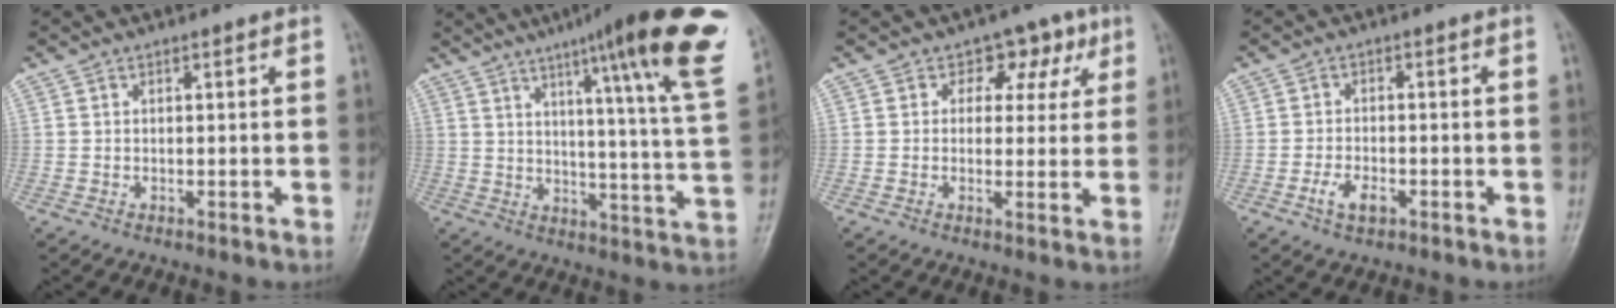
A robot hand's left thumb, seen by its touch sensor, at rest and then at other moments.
{"total": 24.0, "force": [13.4, 2.2, 19.8], "torque": [-0.261, -0.049, 0.174]}
{"total": 6.0, "force": [2.5, 4.6, 3.0], "torque": [0.006, -0.001, 0.024]}
{"total": 3.7, "force": [-1.7, 2.0, 2.5], "torque": [-0.047, 0.009, -0.031]}